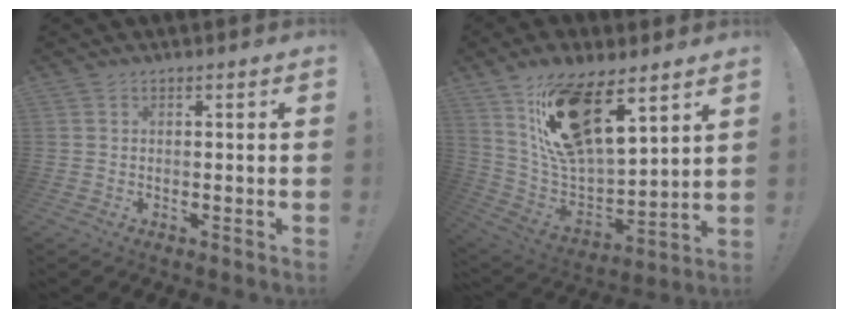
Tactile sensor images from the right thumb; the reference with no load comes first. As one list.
[{"total": 19.7, "force": [12.2, 7.7, 13.4], "torque": [-0.251, -0.075, 0.219]}]